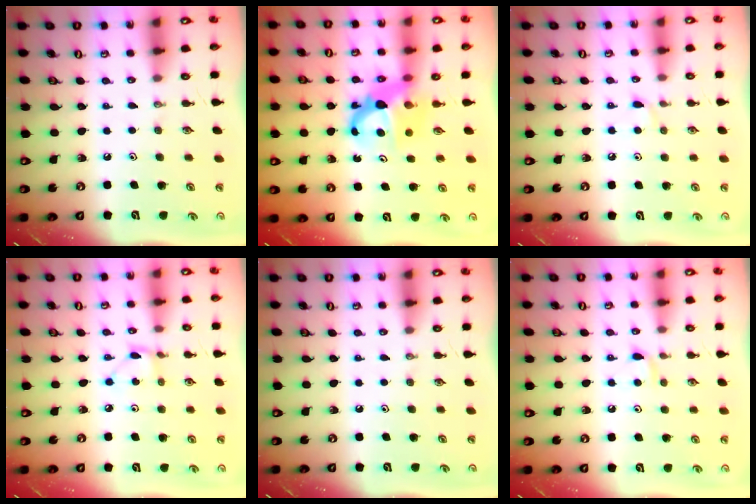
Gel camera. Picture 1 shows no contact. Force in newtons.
{"total": 6.6, "press": 6.6, "slide": 0.5}
{"total": 4.9, "press": 4.8, "slide": 0.7}
{"total": 2.4, "press": 2.4, "slide": 0.3}
{"total": 0.0}
{"total": 5.2, "press": 5.2, "slide": 0.7}